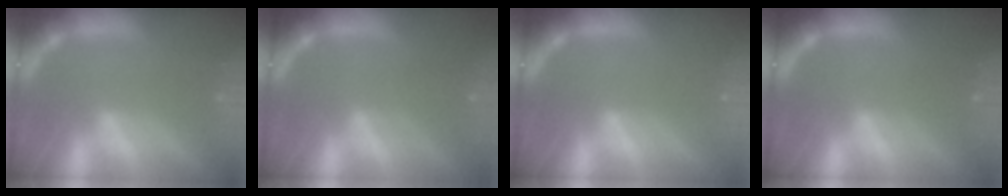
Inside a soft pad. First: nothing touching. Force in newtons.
{"total": 2.5}
{"total": 0.0}
{"total": 1.4}